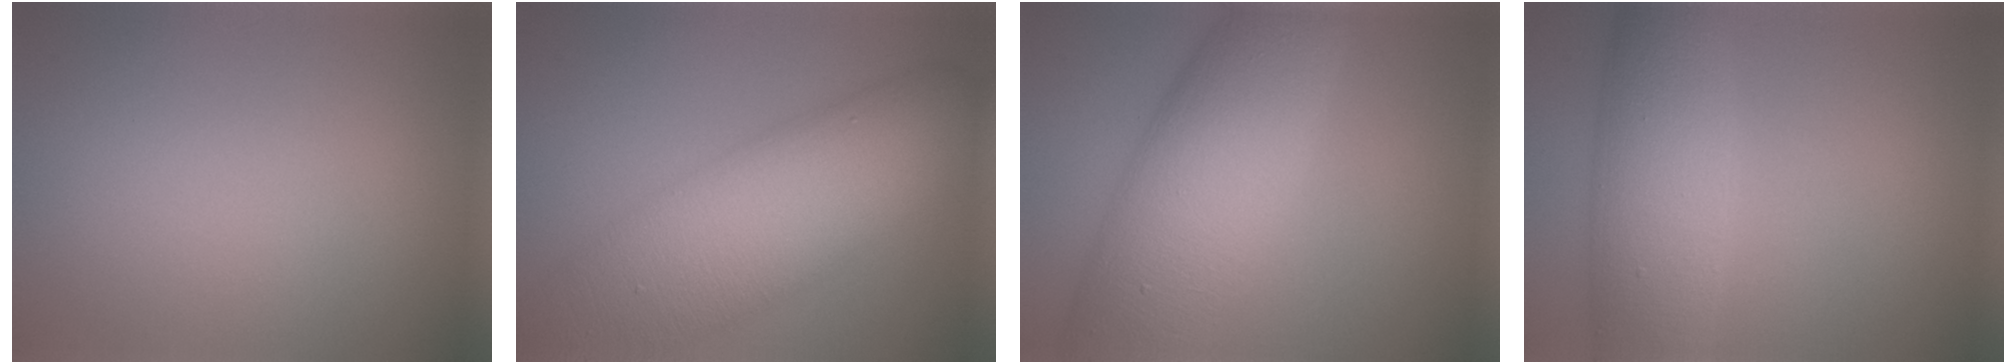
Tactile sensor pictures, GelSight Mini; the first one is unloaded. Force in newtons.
{"total": 13.4, "press": 13.3, "slide": 0.5}
{"total": 11.1, "press": 11.1, "slide": 0.5}
{"total": 7.1, "press": 7.1, "slide": 0.2}